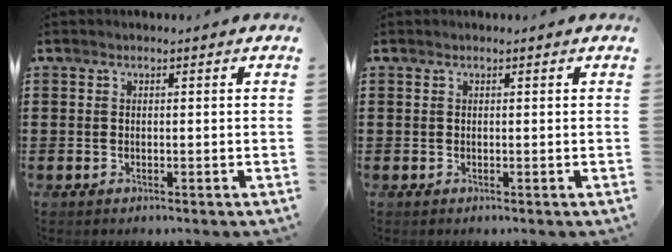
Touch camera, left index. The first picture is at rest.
{"total": 0.0}